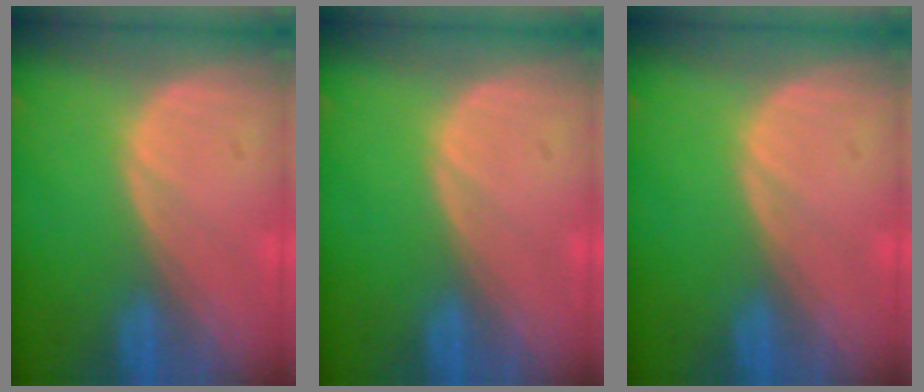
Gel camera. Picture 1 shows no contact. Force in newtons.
{"total": 0.0}
{"total": 0.0}